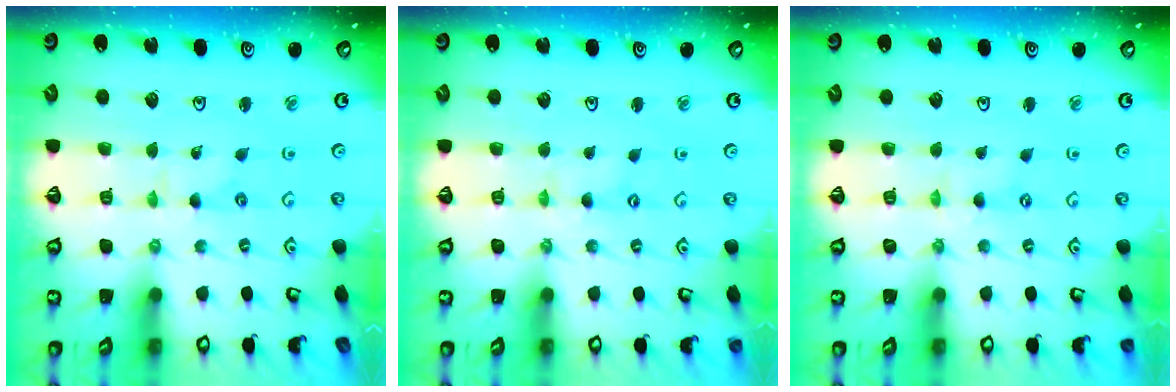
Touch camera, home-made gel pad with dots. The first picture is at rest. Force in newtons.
{"total": 1.1, "press": 1.1, "slide": 0.1}
{"total": 0.0}